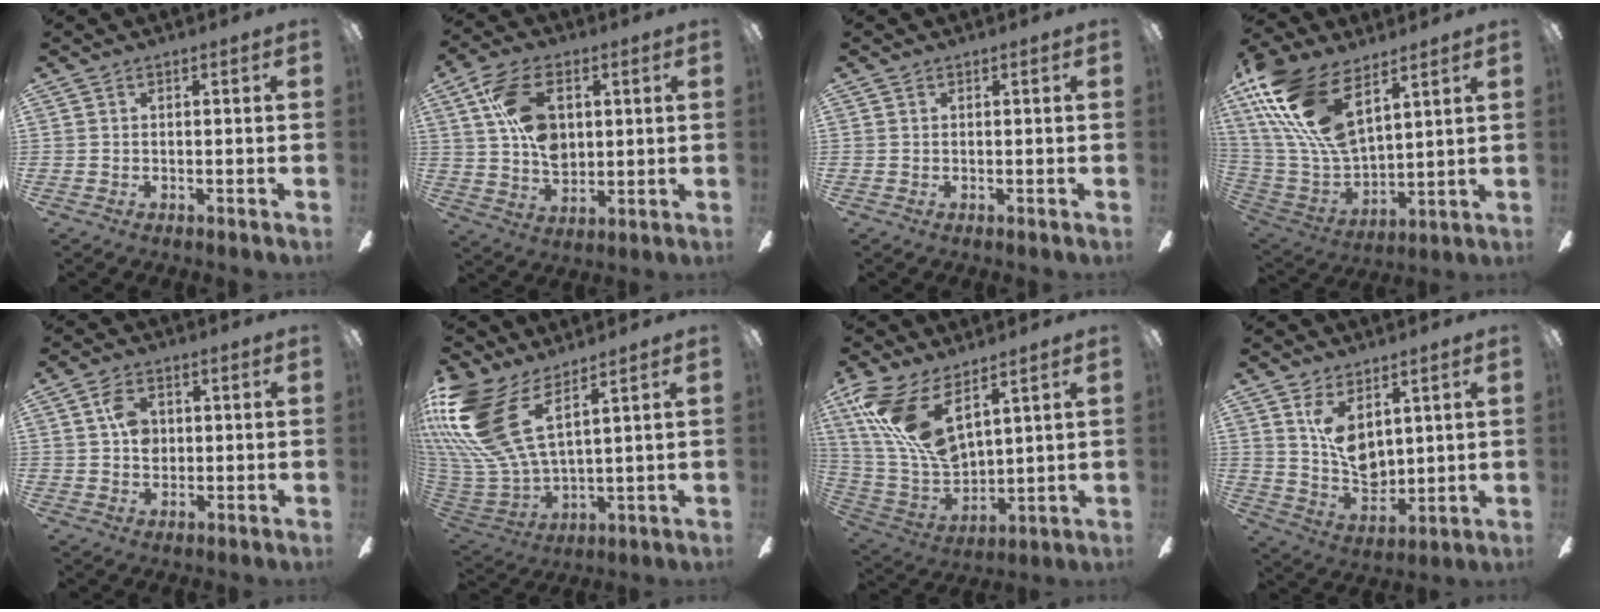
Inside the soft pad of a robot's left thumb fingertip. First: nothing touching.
{"total": 15.0, "force": [4.3, 9.6, 10.6], "torque": [-0.200, 0.009, 0.081]}
{"total": 0.0}
{"total": 22.6, "force": [12.4, 10.9, 15.5], "torque": [-0.348, -0.053, 0.220]}
{"total": 6.3, "force": [1.4, 4.6, 4.1], "torque": [-0.061, 0.004, 0.023]}
{"total": 21.9, "force": [10.9, 10.1, 16.0], "torque": [-0.359, -0.052, 0.200]}
{"total": 18.2, "force": [9.7, 7.9, 13.3], "torque": [-0.297, -0.050, 0.172]}
{"total": 10.3, "force": [4.9, 6.4, 6.4], "torque": [-0.116, -0.025, 0.094]}